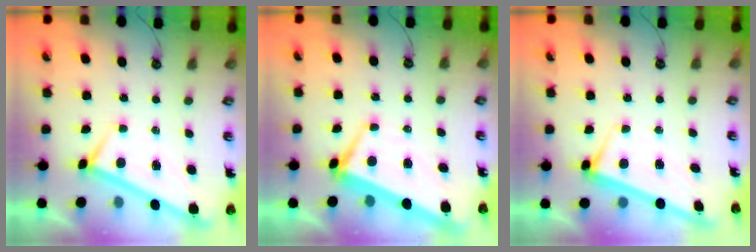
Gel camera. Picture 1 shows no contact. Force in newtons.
{"total": 2.0, "press": 1.6, "slide": 1.2}
{"total": 2.9, "press": 2.9, "slide": 0.4}